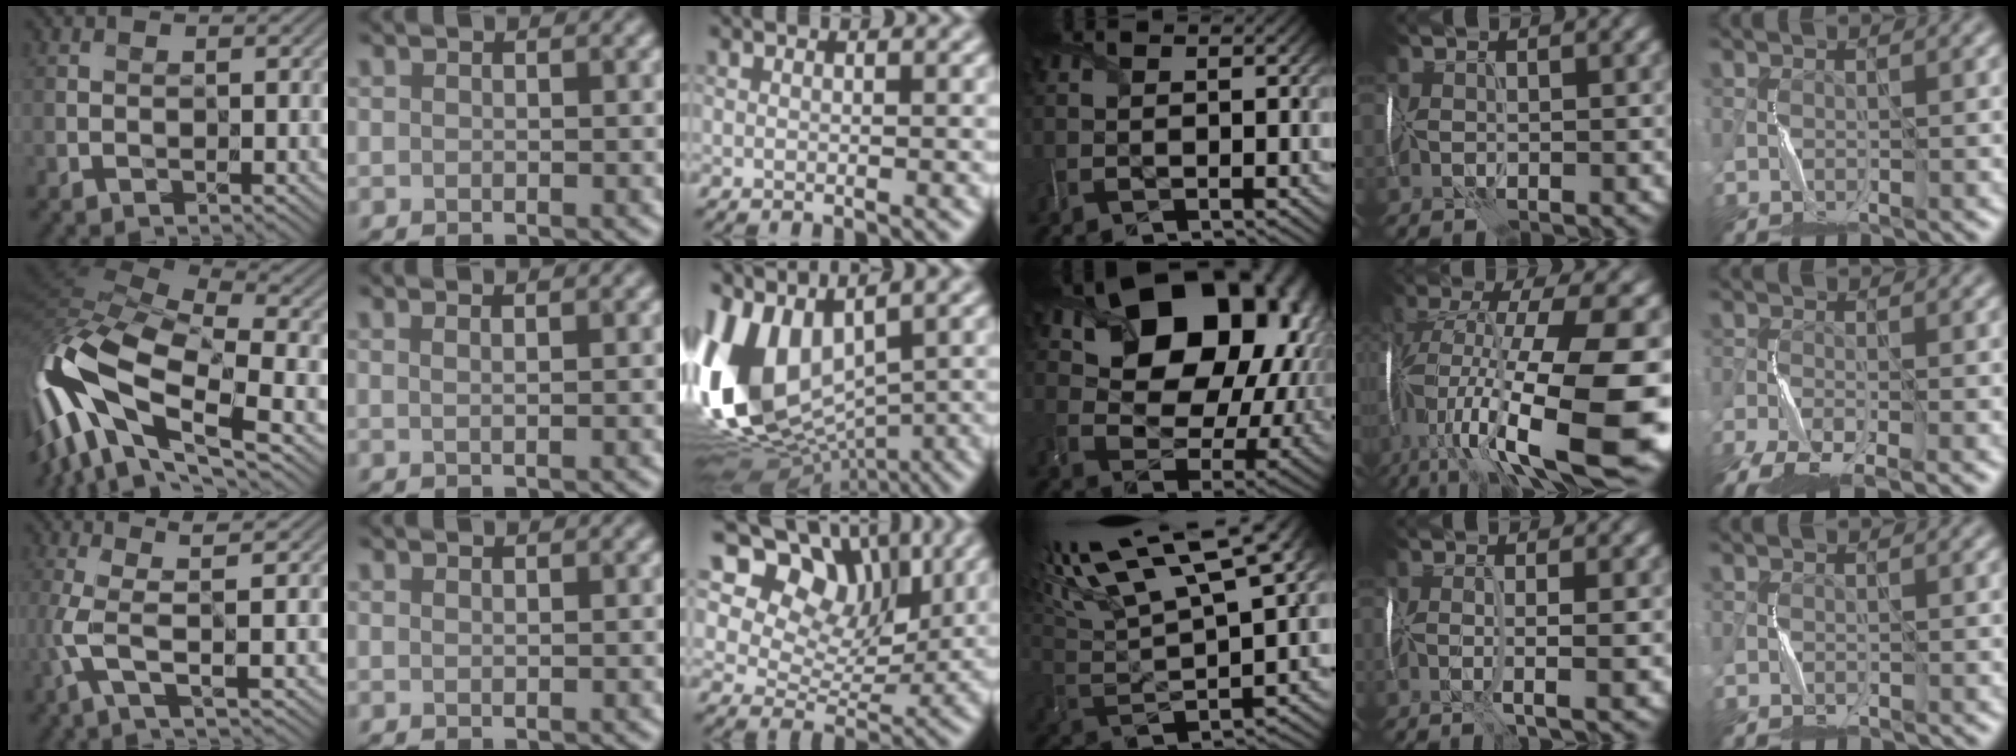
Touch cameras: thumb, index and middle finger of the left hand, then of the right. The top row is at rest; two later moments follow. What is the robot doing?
{"motion": "wrap", "object": "ribbon"}